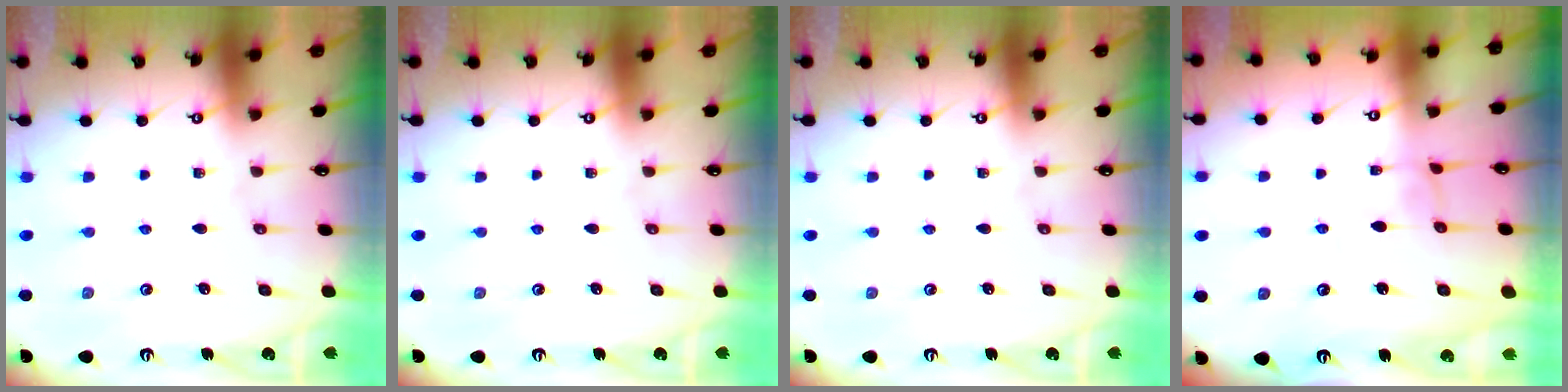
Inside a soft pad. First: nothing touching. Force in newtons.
{"total": 0.0}
{"total": 0.0}
{"total": 2.9, "press": 2.9, "slide": 0.1}